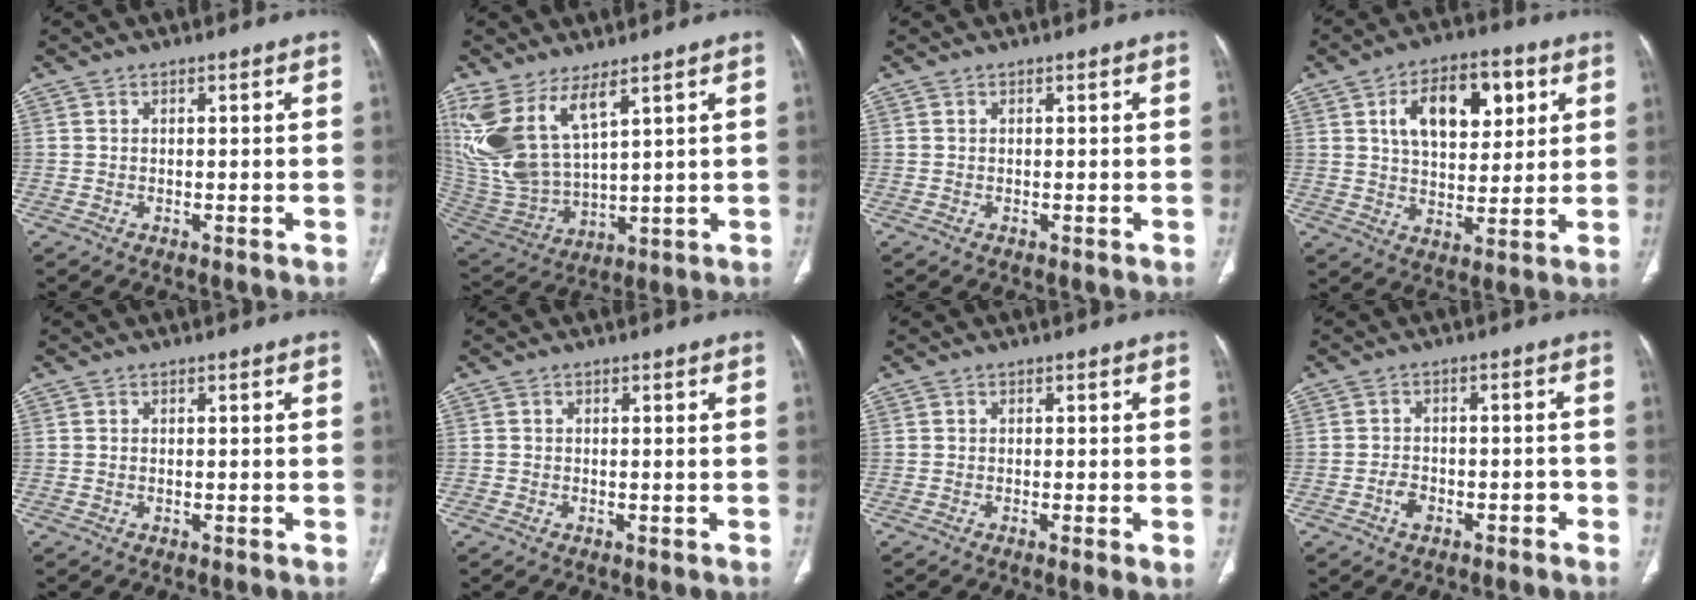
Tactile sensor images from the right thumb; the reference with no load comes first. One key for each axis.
{"total": 15.3, "fx": 8.4, "fy": 6.3, "fz": 11.2, "tx": -0.242, "ty": -0.038, "tz": 0.193}
{"total": 0.0}
{"total": 14.7, "fx": 5.1, "fy": 8.2, "fz": 11.1, "tx": -0.136, "ty": -0.007, "tz": 0.085}
{"total": 0.0}
{"total": 0.0}
{"total": 1.8, "fx": -0.5, "fy": 0.1, "fz": 1.8, "tx": -0.042, "ty": -0.008, "tz": -0.011}
{"total": 3.9, "fx": -2.2, "fy": 2.3, "fz": 2.2, "tx": -0.022, "ty": 0.022, "tz": -0.034}